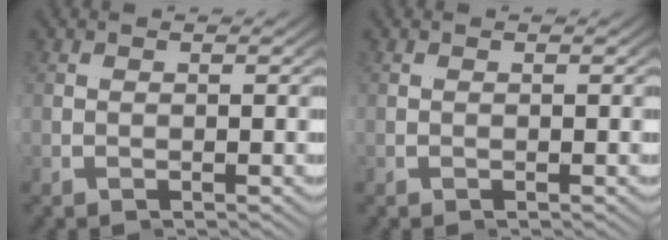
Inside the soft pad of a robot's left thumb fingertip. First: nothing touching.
{"total": 0.0}